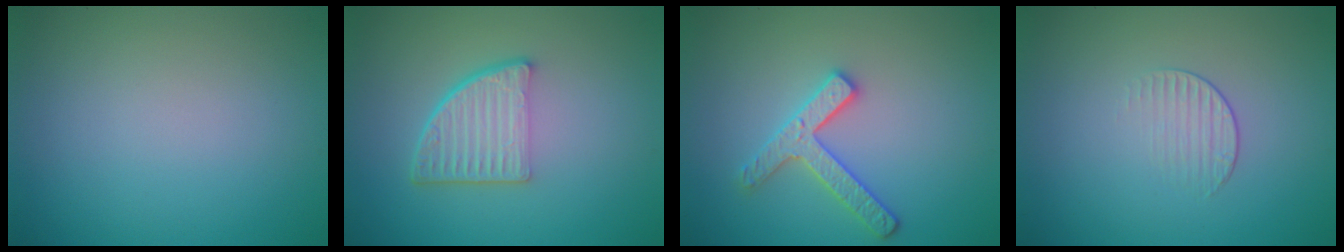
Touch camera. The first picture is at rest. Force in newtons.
{"total": 4.8, "press": 3.3, "slide": 3.4}
{"total": 2.9, "press": 2.8, "slide": 0.6}
{"total": 1.2, "press": 0.4, "slide": 1.2}